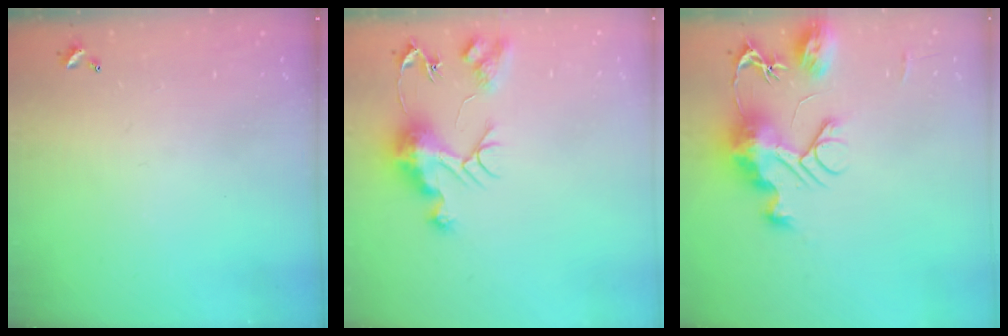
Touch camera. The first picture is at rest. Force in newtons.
{"total": 10.9, "press": 10.9, "slide": 0.9}
{"total": 13.2, "press": 13.2, "slide": 1.1}